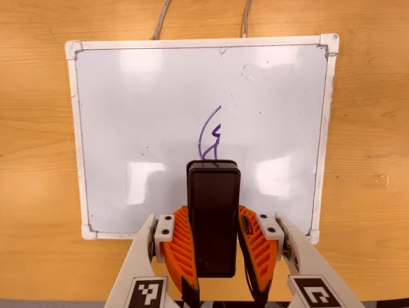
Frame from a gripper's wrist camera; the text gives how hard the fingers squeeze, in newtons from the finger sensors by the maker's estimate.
{"total": 7.0, "left": 5.4, "right": 8.6}